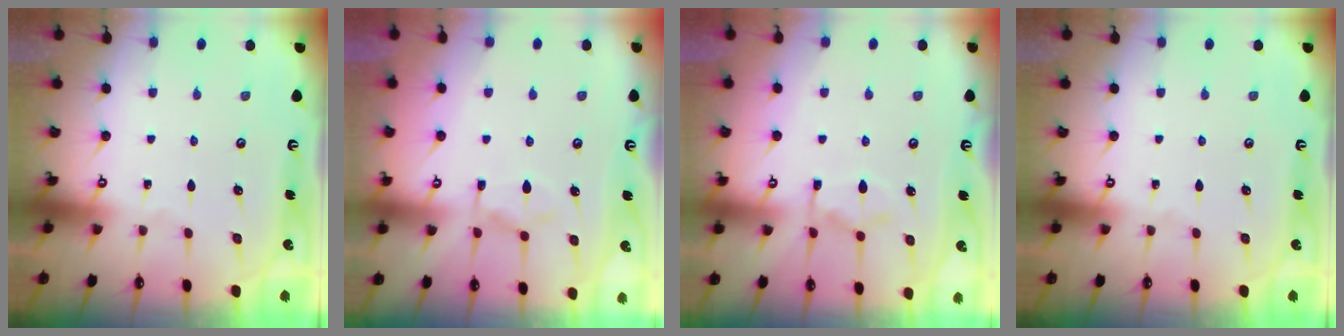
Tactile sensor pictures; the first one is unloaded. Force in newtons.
{"total": 2.6, "press": 2.3, "slide": 1.2}
{"total": 8.3, "press": 8.2, "slide": 1.3}
{"total": 0.0}